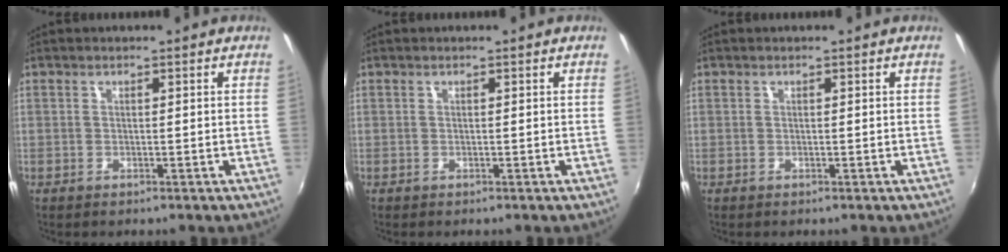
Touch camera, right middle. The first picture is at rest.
{"total": 0.0}
{"total": 0.0}